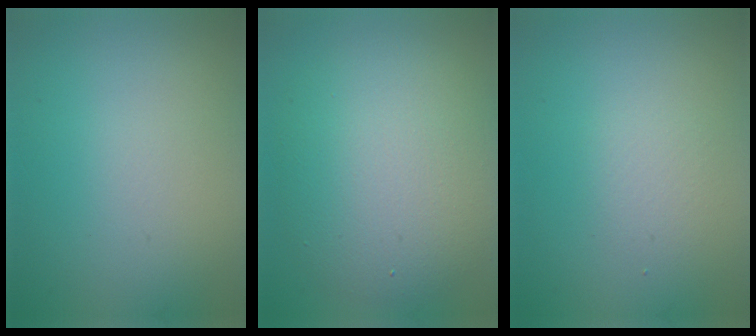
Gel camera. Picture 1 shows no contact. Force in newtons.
{"total": 7.8, "press": 7.8, "slide": 0.6}
{"total": 1.4, "press": 1.4, "slide": 0.1}